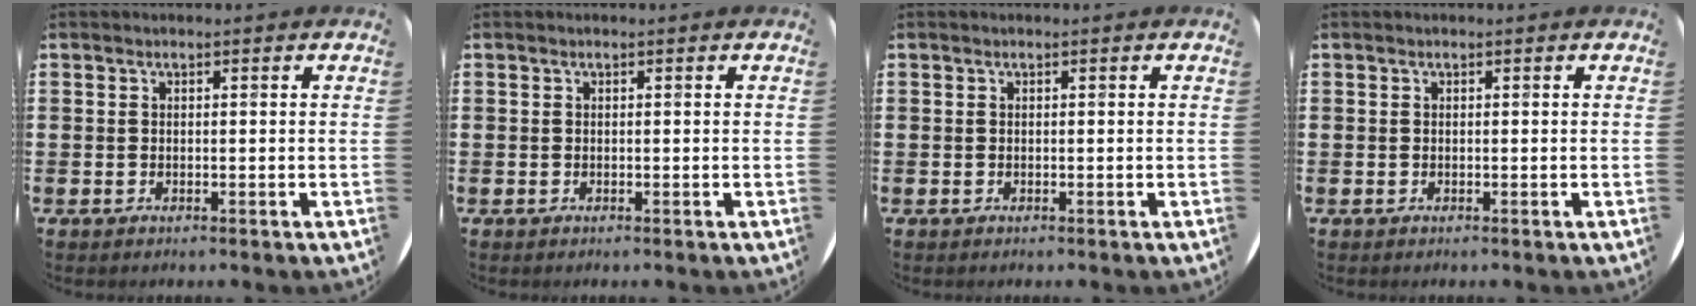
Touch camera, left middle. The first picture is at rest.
{"total": 0.0}
{"total": 0.0}
{"total": 0.0}